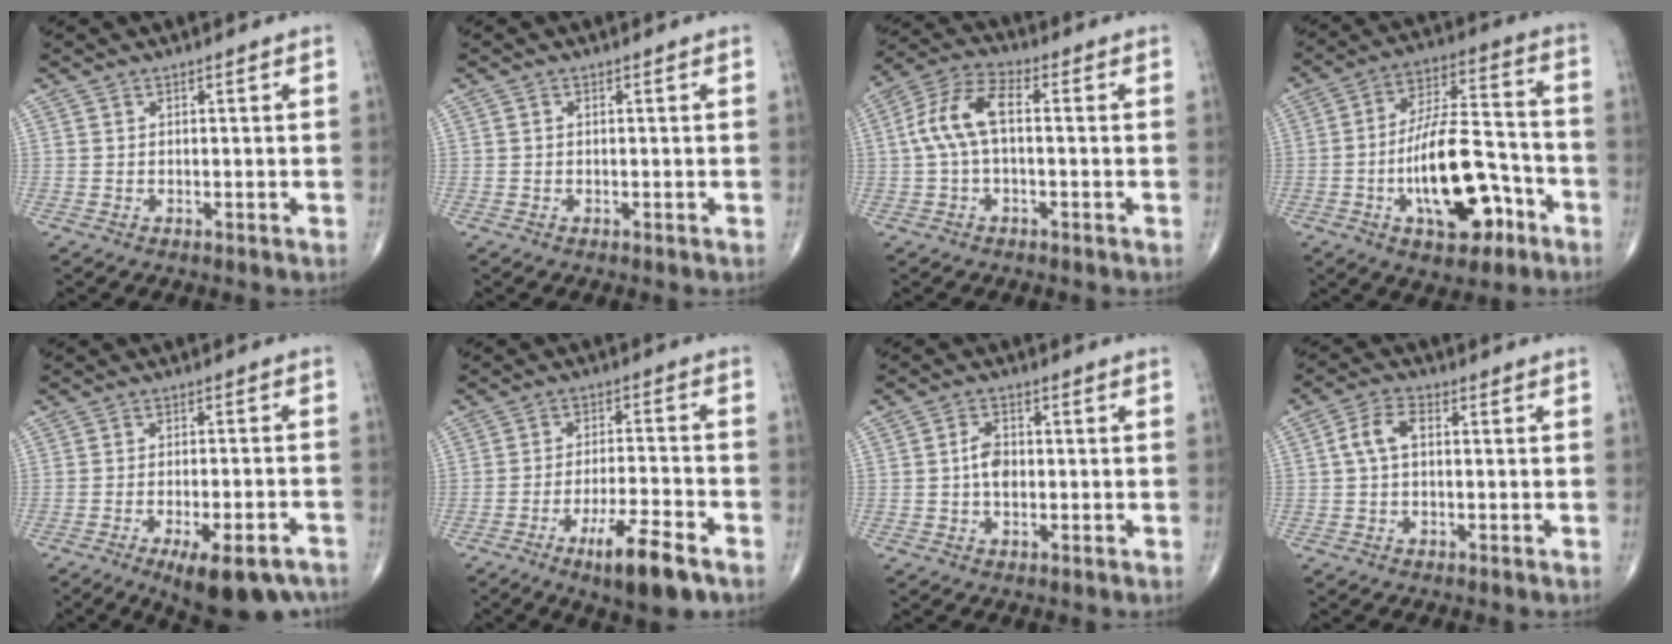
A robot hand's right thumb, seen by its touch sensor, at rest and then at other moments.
{"total": 0.0}
{"total": 9.1, "force": [0.2, 4.2, 8.1], "torque": [-0.180, 0.032, -0.001]}
{"total": 18.1, "force": [-6.5, 8.2, 14.8], "torque": [-0.228, 0.045, -0.100]}
{"total": 12.9, "force": [-8.7, 4.2, 8.5], "torque": [-0.090, 0.042, -0.120]}
{"total": 11.1, "force": [-6.5, 2.6, 8.7], "torque": [-0.144, 0.027, -0.099]}
{"total": 4.0, "force": [-0.2, 2.6, 3.1], "torque": [-0.051, 0.009, -0.009]}
{"total": 4.9, "force": [0.4, 2.8, 4.0], "torque": [-0.082, 0.016, 0.003]}